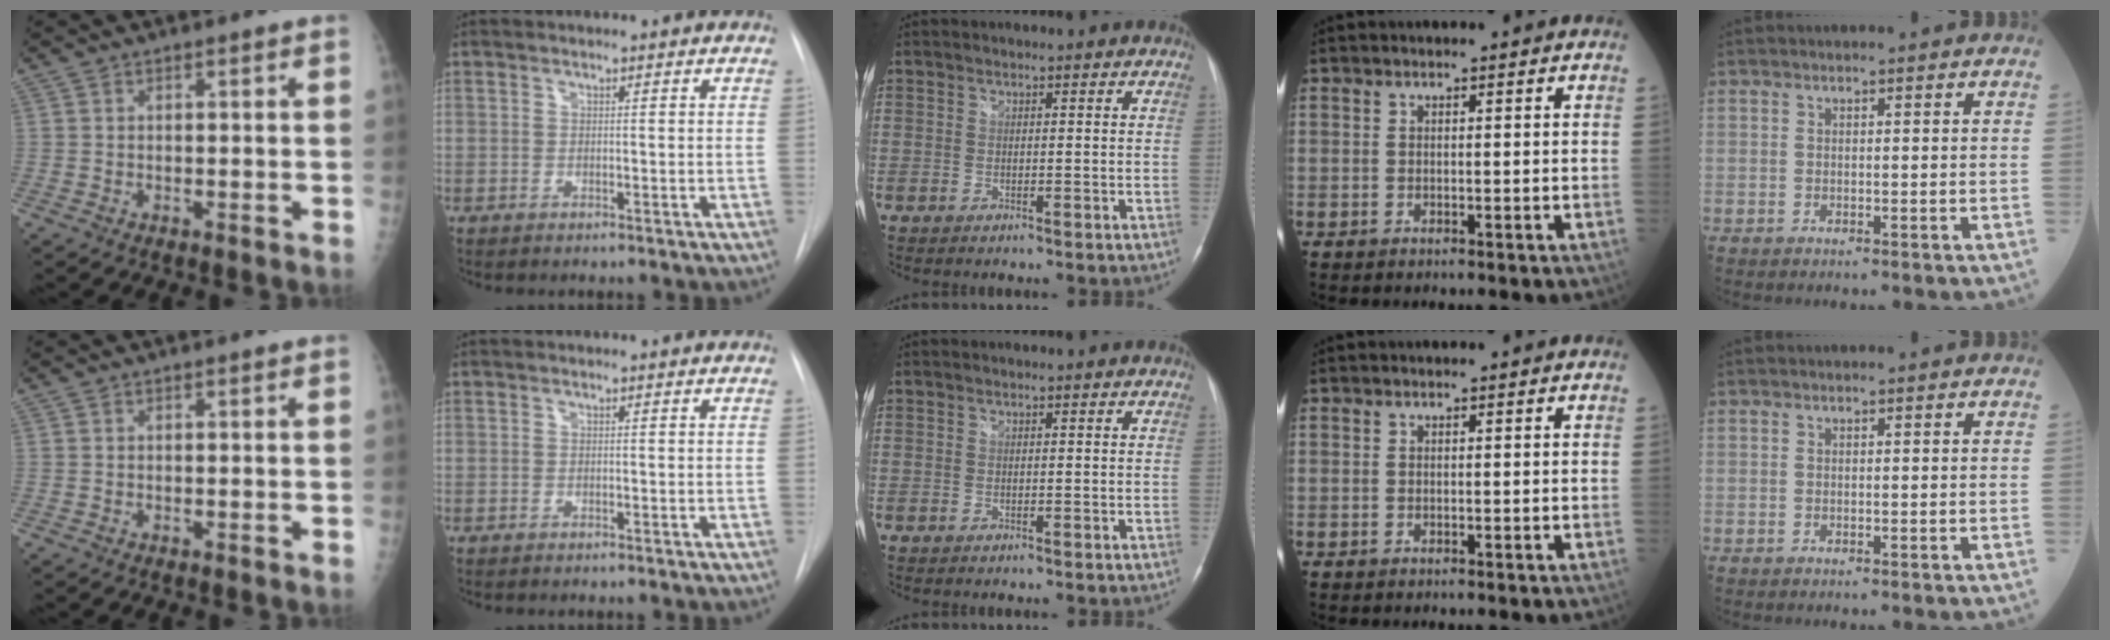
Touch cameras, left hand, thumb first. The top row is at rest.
{}